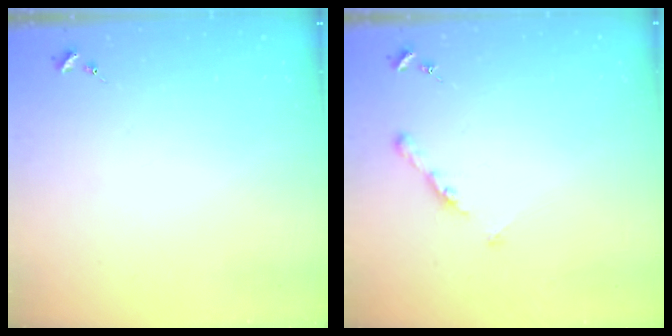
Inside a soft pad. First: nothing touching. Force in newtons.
{"total": 5.3, "press": 5.2, "slide": 0.6}